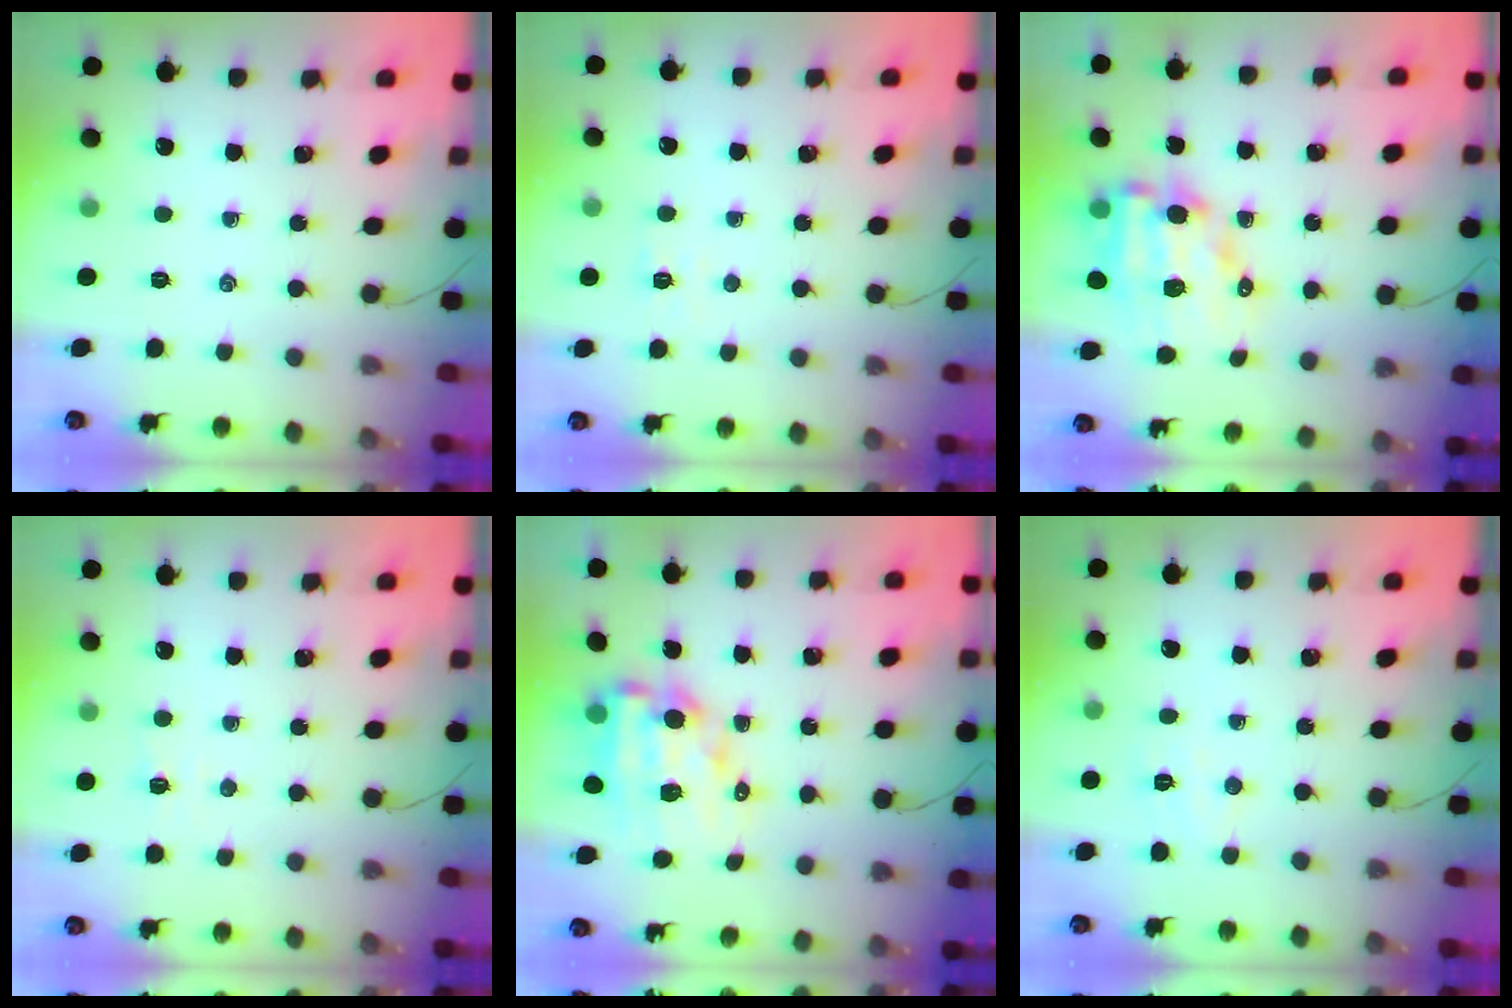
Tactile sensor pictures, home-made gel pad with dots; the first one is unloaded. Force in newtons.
{"total": 2.8, "press": 2.7, "slide": 0.8}
{"total": 12.3, "press": 12.0, "slide": 2.9}
{"total": 1.6, "press": 1.6, "slide": 0.5}
{"total": 12.5, "press": 12.1, "slide": 3.2}
{"total": 3.9, "press": 3.8, "slide": 0.8}